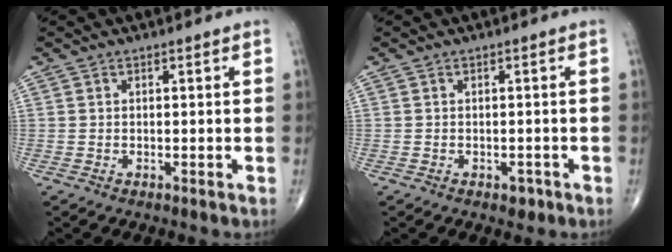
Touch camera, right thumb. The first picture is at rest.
{"total": 1.5, "force": [-0.8, 1.0, 0.8], "torque": [-0.004, 0.003, -0.008]}